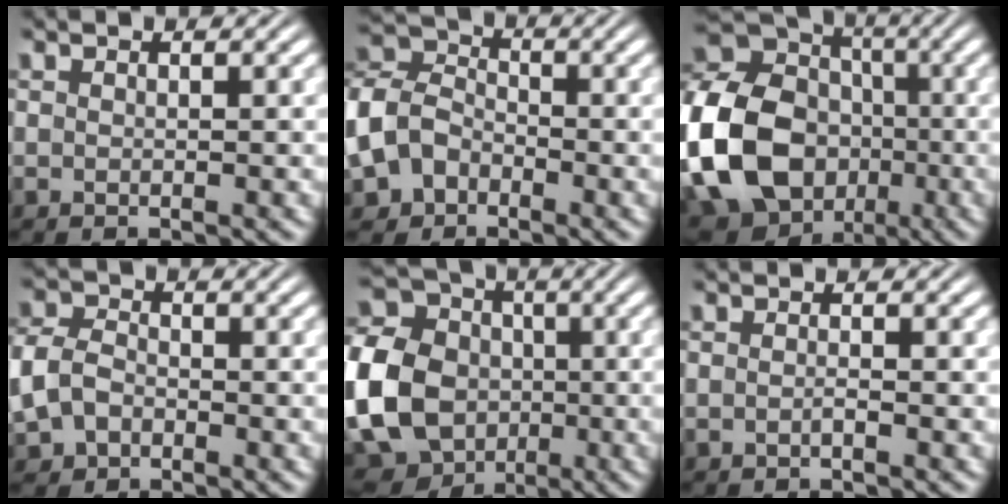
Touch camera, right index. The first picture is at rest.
{"total": 10.5, "force": [-2.6, 9.5, 3.5], "torque": [-0.119, -0.039, -0.045]}
{"total": 22.3, "force": [-5.2, 19.7, 9.0], "torque": [-0.254, -0.087, -0.080]}
{"total": 4.7, "force": [-1.3, 4.1, 2.0], "torque": [-0.073, -0.025, -0.014]}
{"total": 16.9, "force": [-2.3, 15.2, 6.9], "torque": [-0.190, -0.059, -0.042]}
{"total": 0.8, "force": [-0.5, 0.4, 0.5], "torque": [-0.013, -0.002, -0.011]}